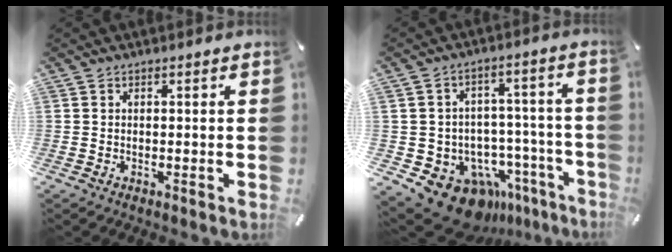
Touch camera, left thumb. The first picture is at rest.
{"total": 14.8, "force": [-9.8, 9.0, 6.5], "torque": [-0.083, 0.058, -0.157]}